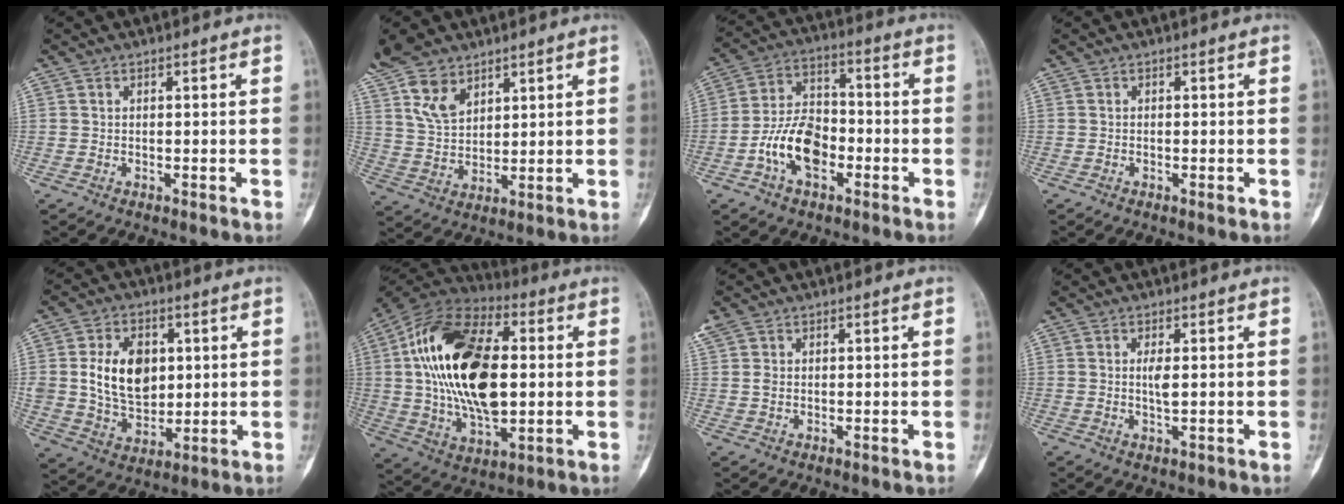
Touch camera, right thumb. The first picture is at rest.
{"total": 9.6, "force": [6.4, 5.4, 4.8], "torque": [-0.079, -0.024, 0.132]}
{"total": 11.5, "force": [-4.0, 6.9, 8.3], "torque": [-0.139, 0.034, -0.079]}
{"total": 0.6, "force": [-0.3, 0.1, 0.5], "torque": [-0.008, -0.002, -0.008]}
{"total": 13.2, "force": [2.4, 9.2, 9.1], "torque": [-0.126, -0.013, 0.054]}
{"total": 25.8, "force": [2.2, 14.0, 21.6], "torque": [-0.390, 0.001, 0.034]}
{"total": 3.3, "force": [1.1, 2.5, 1.8], "torque": [-0.047, 0.012, 0.032]}
{"total": 2.3, "force": [0.1, 0.5, 2.2], "torque": [-0.043, -0.004, 0.003]}